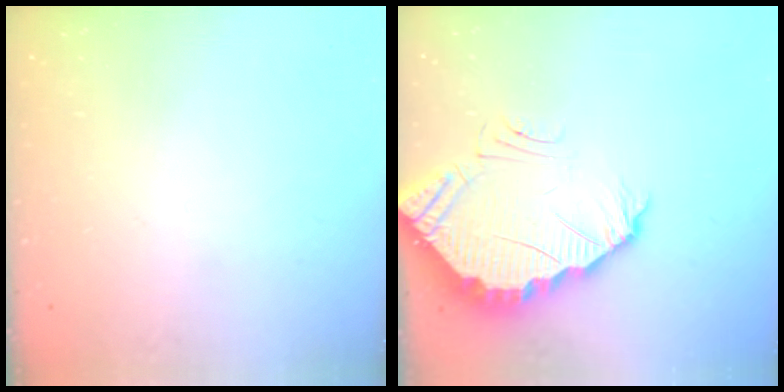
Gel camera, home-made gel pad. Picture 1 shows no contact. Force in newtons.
{"total": 4.0, "press": 3.9, "slide": 0.3}